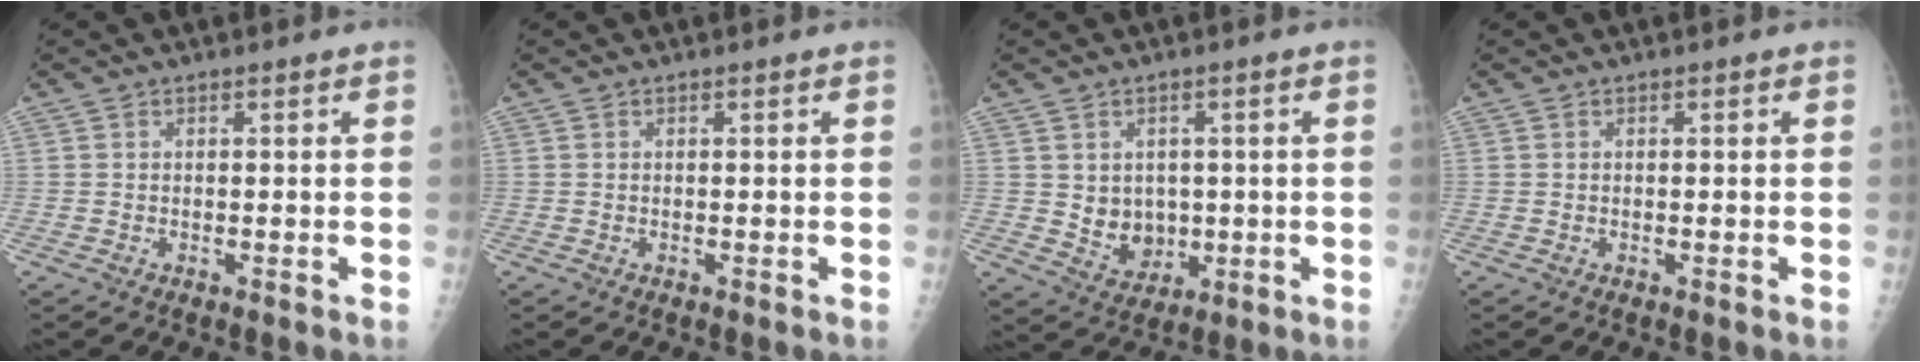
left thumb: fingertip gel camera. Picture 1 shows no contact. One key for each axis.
{"total": 0.0}
{"total": 6.3, "fx": 0.2, "fy": 5.4, "fz": 3.3, "tx": -0.019, "ty": -0.008, "tz": 0.021}
{"total": 0.0}